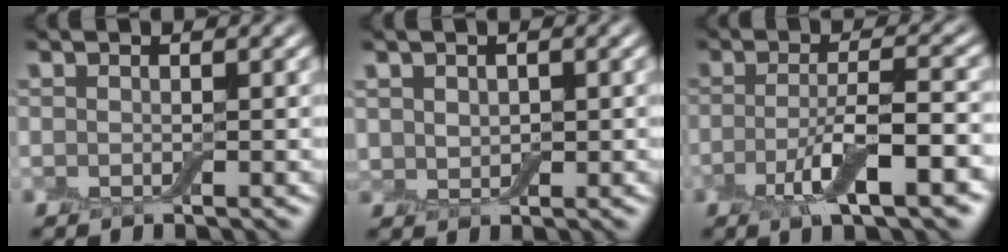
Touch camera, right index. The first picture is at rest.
{"total": 1.7, "force": [0.6, 1.3, 0.8], "torque": [-0.017, -0.003, 0.015]}
{"total": 6.0, "force": [-2.3, 1.2, 5.4], "torque": [-0.101, 0.000, -0.042]}